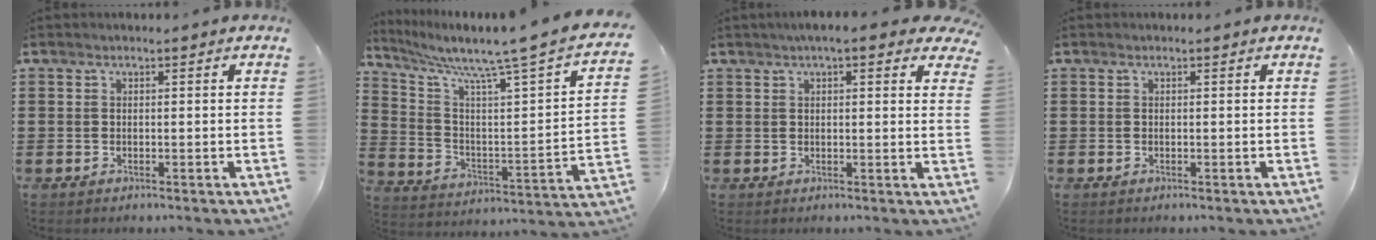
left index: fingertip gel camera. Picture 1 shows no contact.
{"total": 7.1, "force": [5.9, -0.2, 4.0], "torque": [-0.096, -0.058, 0.086]}
{"total": 3.5, "force": [2.7, 0.5, 2.3], "torque": [-0.053, 0.005, 0.048]}
{"total": 0.0}